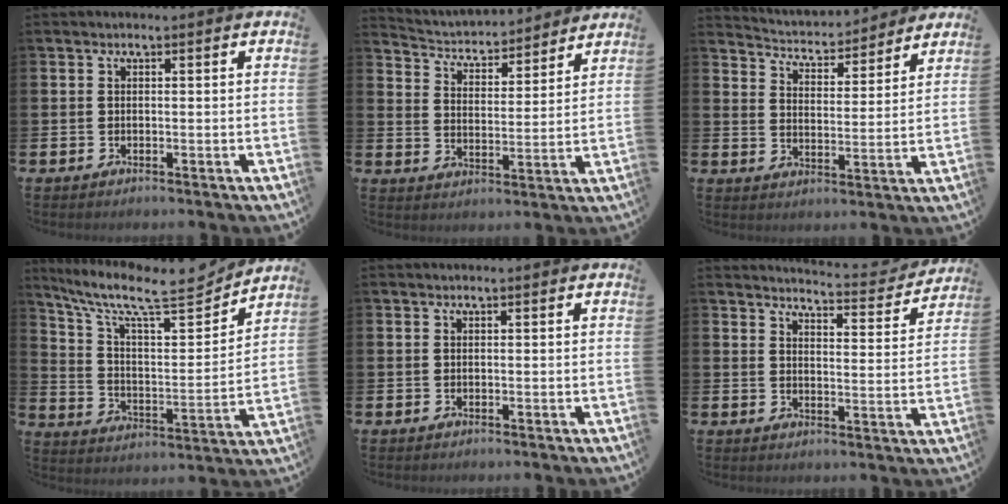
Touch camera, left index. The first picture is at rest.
{"total": 4.2, "force": [4.0, 1.1, 0.4], "torque": [-0.033, -0.040, 0.064]}
{"total": 4.2, "force": [4.1, 0.9, 0.0], "torque": [-0.026, -0.039, 0.066]}
{"total": 10.9, "force": [9.1, 2.6, 5.5], "torque": [-0.135, -0.064, 0.149]}
{"total": 0.0}
{"total": 4.1, "force": [4.0, 0.3, 0.5], "torque": [-0.018, -0.038, 0.063]}